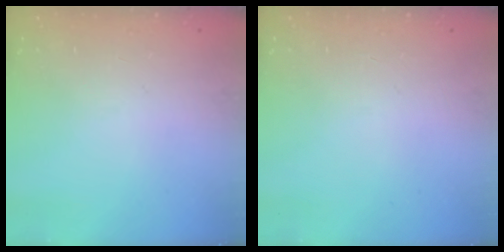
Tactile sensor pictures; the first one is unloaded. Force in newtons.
{"total": 0.0}